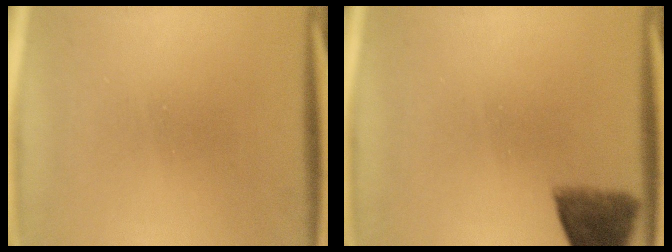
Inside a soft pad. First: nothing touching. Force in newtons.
{"total": 6.2}